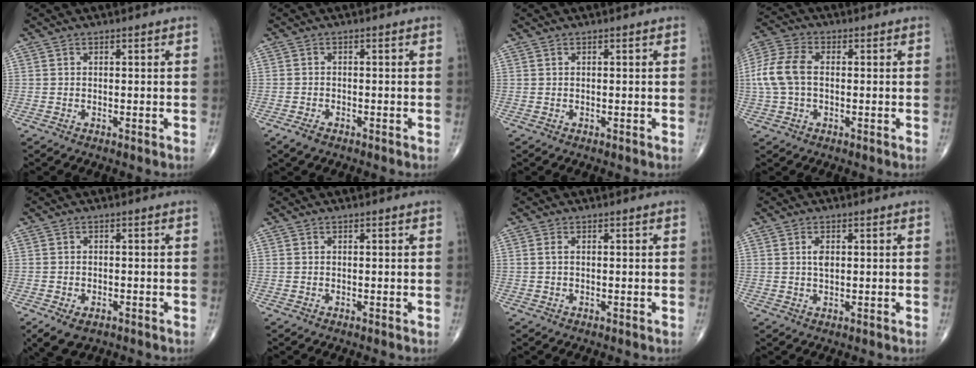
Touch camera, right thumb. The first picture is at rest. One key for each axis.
{"total": 2.2, "fx": -1.6, "fy": 1.0, "fz": 1.2, "tx": -0.028, "ty": -0.001, "tz": -0.028}
{"total": 0.0}
{"total": 9.0, "fx": 0.0, "fy": 5.7, "fz": 6.9, "tx": -0.161, "ty": 0.023, "tz": -0.007}
{"total": 5.2, "fx": -2.8, "fy": 3.1, "fz": 3.0, "tx": -0.053, "ty": 0.000, "tz": -0.042}
{"total": 0.0}
{"total": 0.8, "fx": 0.0, "fy": 0.5, "fz": 0.7, "tx": -0.016, "ty": 0.000, "tz": -0.001}
{"total": 2.1, "fx": 0.5, "fy": 1.1, "fz": 1.7, "tx": -0.030, "ty": -0.002, "tz": 0.010}